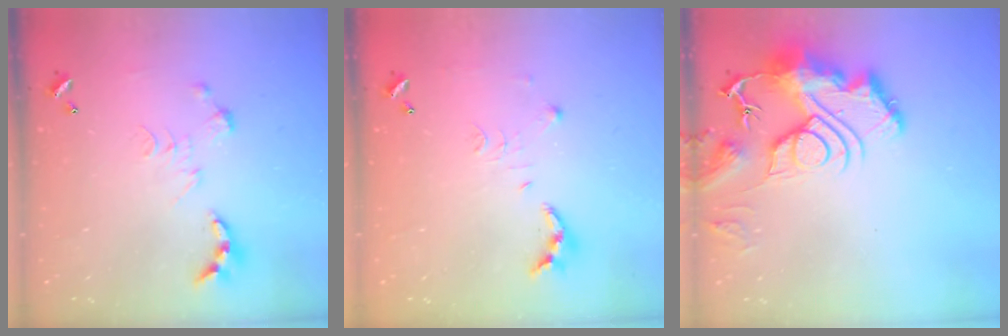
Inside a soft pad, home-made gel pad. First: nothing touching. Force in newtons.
{"total": 8.7, "press": 8.7, "slide": 0.8}
{"total": 17.8, "press": 17.8, "slide": 1.8}